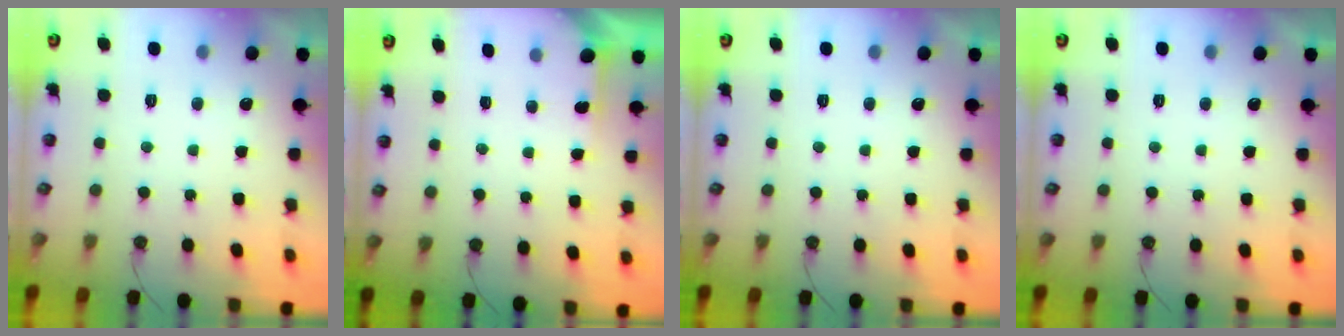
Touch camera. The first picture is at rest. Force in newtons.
{"total": 3.9, "press": 3.9, "slide": 0.4}
{"total": 0.0}
{"total": 0.0}